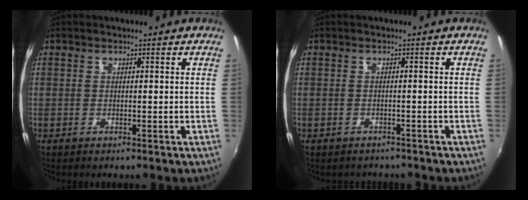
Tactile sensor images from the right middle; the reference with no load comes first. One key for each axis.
{"total": 2.5, "fx": -2.2, "fy": 1.3, "fz": 0.4, "tx": -0.014, "ty": -0.011, "tz": -0.027}